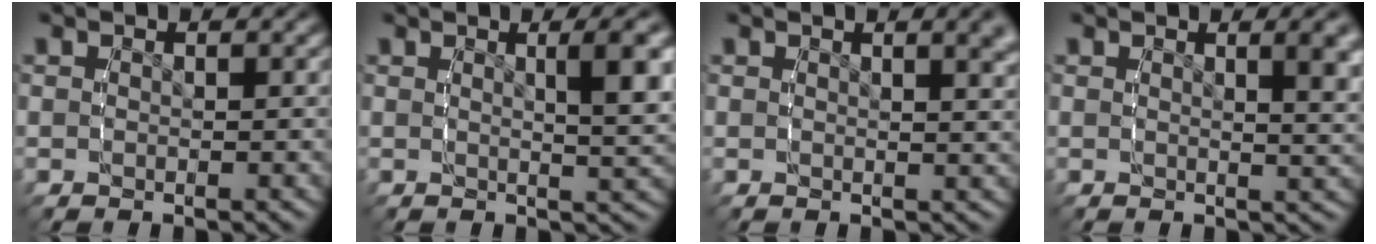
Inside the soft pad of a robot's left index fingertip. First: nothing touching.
{"total": 4.1, "force": [1.3, 0.3, 3.9], "torque": [-0.050, -0.003, 0.026]}
{"total": 2.1, "force": [1.3, -0.1, 1.7], "torque": [-0.019, -0.003, 0.022]}
{"total": 2.8, "force": [1.2, 0.0, 2.5], "torque": [-0.030, -0.006, 0.023]}